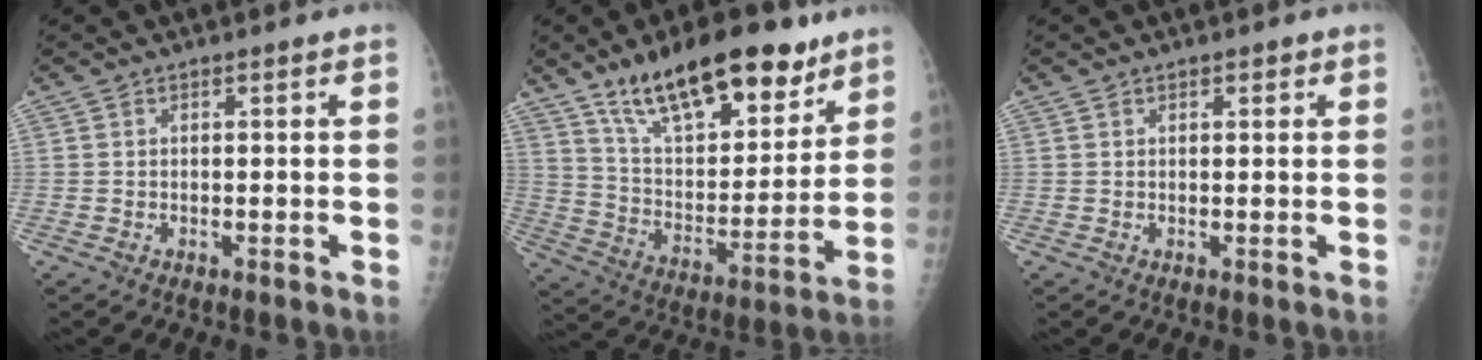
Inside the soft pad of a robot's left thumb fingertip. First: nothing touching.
{"total": 23.6, "force": [15.7, 9.5, 14.9], "torque": [-0.197, -0.058, 0.267]}
{"total": 1.2, "force": [0.8, 0.6, 0.7], "torque": [-0.003, -0.002, 0.009]}